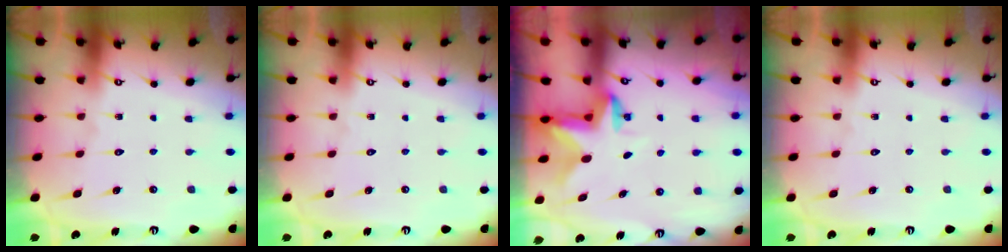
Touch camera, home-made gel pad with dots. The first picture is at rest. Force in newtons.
{"total": 0.0}
{"total": 2.8, "press": 2.7, "slide": 0.5}
{"total": 0.0}